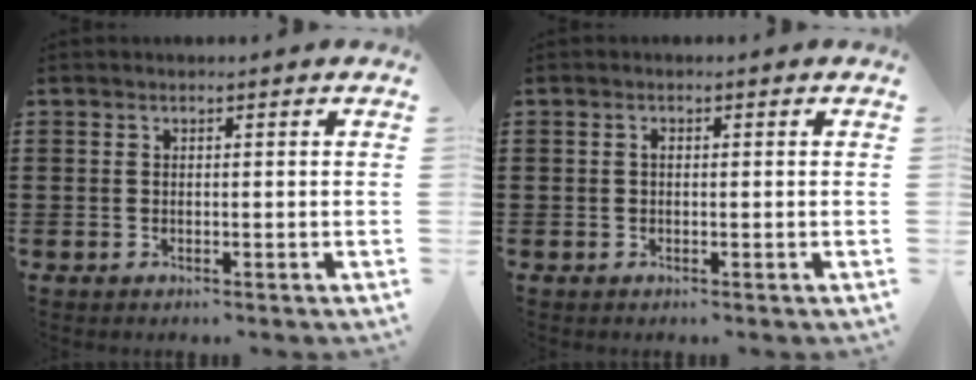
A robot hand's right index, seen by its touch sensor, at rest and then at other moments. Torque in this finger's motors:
{"motor_torque": [0.38, -0.30, 0.06, 0.04]}